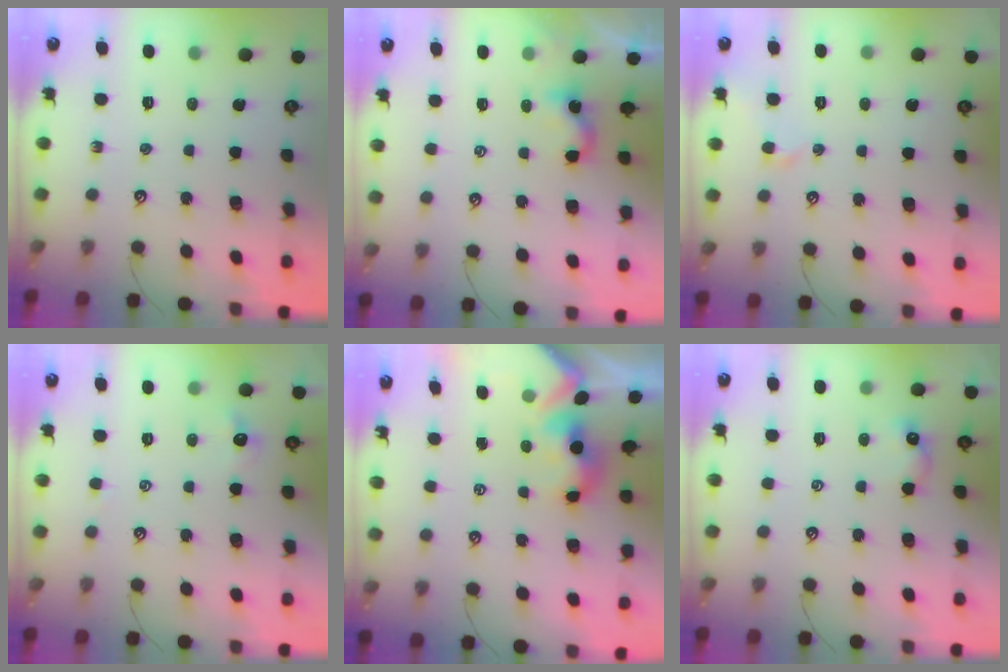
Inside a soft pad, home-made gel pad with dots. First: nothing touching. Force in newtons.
{"total": 2.1, "press": 2.1, "slide": 0.4}
{"total": 0.8, "press": 0.6, "slide": 0.5}
{"total": 0.7, "press": 0.2, "slide": 0.7}
{"total": 1.5, "press": 1.3, "slide": 0.7}
{"total": 2.9, "press": 2.8, "slide": 0.7}